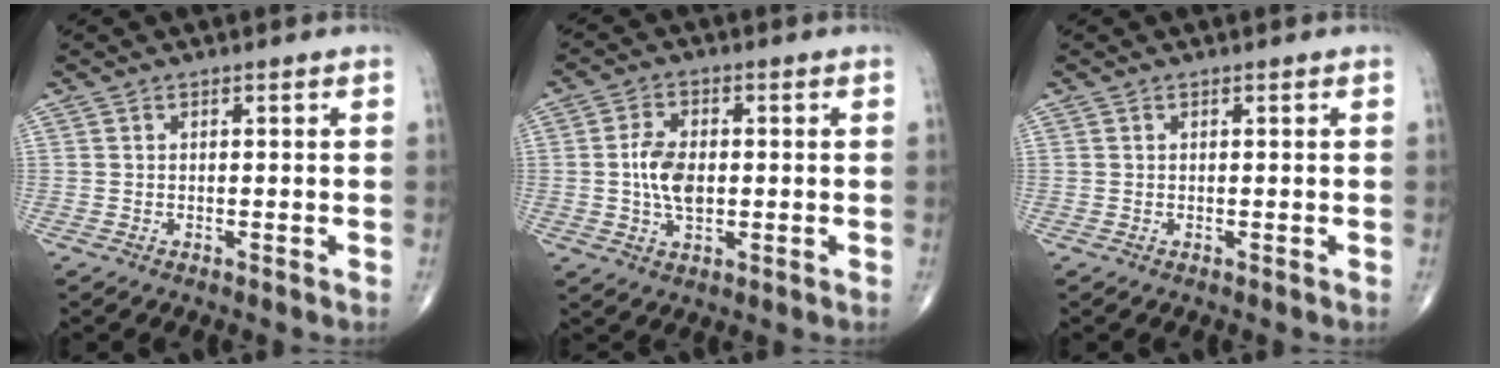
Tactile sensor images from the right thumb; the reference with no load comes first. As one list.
[{"total": 6.8, "force": [-0.1, 4.0, 5.6], "torque": [-0.102, 0.002, -0.004]}, {"total": 0.0}]